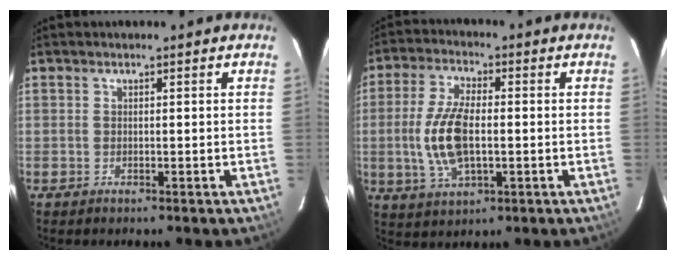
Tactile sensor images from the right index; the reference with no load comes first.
{"total": 11.2, "force": [-1.0, 5.1, 9.9], "torque": [-0.210, 0.001, -0.016]}